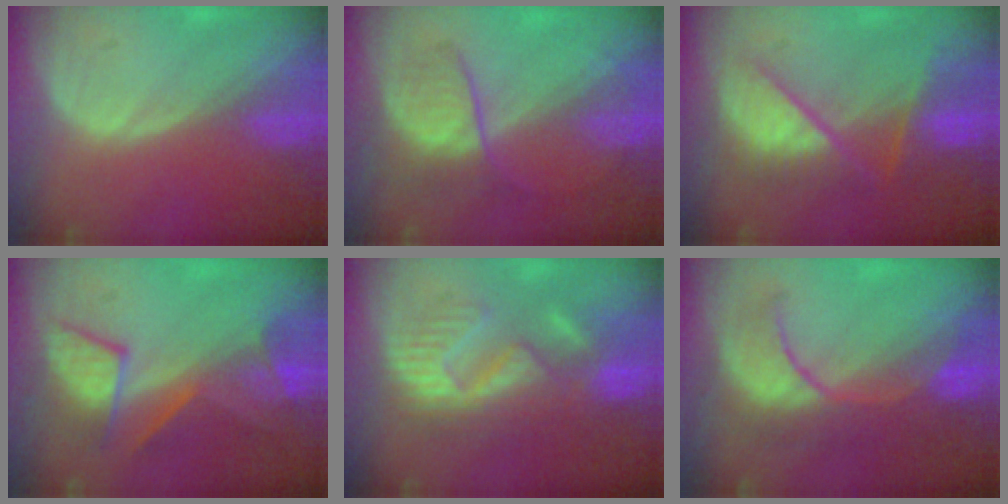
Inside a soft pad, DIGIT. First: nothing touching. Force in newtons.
{"total": 6.6, "press": 6.0, "slide": 2.7}
{"total": 8.0, "press": 8.0, "slide": 0.4}
{"total": 7.6, "press": 7.5, "slide": 1.1}
{"total": 9.0, "press": 8.9, "slide": 1.6}
{"total": 8.6, "press": 8.5, "slide": 1.4}